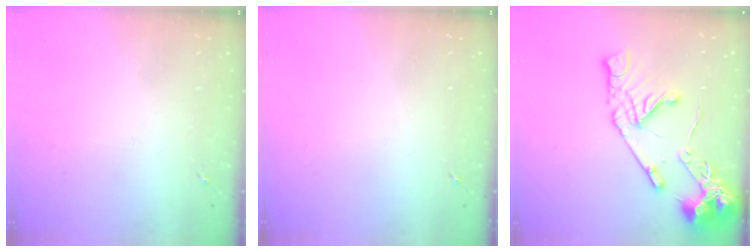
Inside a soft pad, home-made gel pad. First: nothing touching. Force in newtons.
{"total": 0.0}
{"total": 17.1, "press": 17.0, "slide": 2.1}